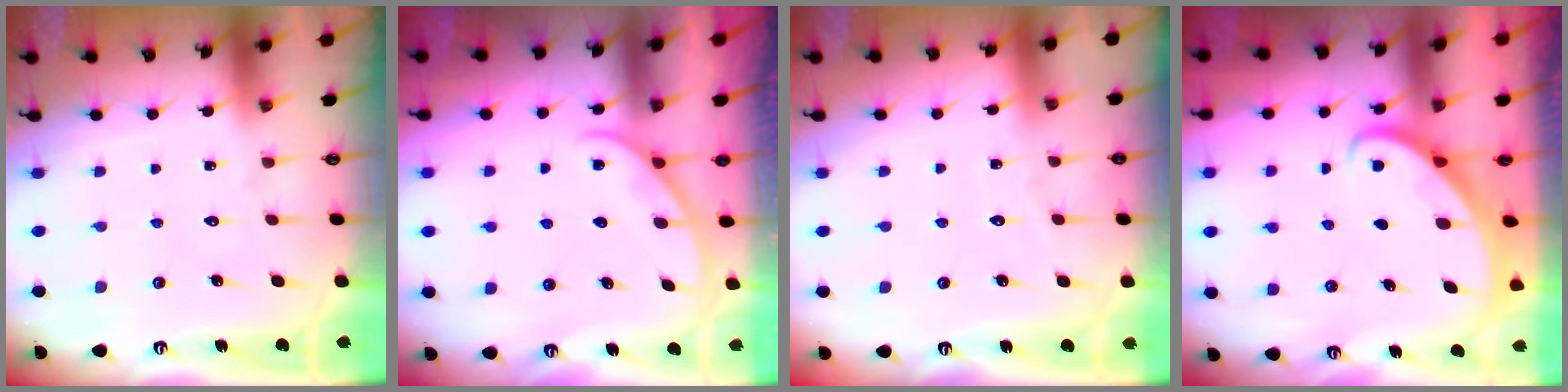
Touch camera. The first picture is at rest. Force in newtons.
{"total": 1.6, "press": 1.6, "slide": 0.3}
{"total": 1.7, "press": 1.7, "slide": 0.2}
{"total": 2.6, "press": 2.6, "slide": 0.2}